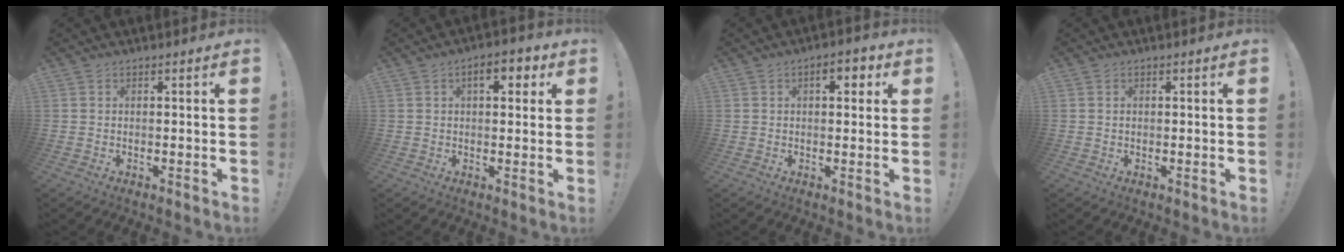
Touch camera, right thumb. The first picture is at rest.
{"total": 6.4, "force": [2.3, 3.0, 5.2], "torque": [-0.062, -0.003, 0.030]}
{"total": 5.1, "force": [1.7, 2.6, 4.0], "torque": [-0.040, -0.003, 0.019]}
{"total": 0.6, "force": [0.0, 0.5, 0.1], "torque": [-0.010, 0.005, 0.002]}